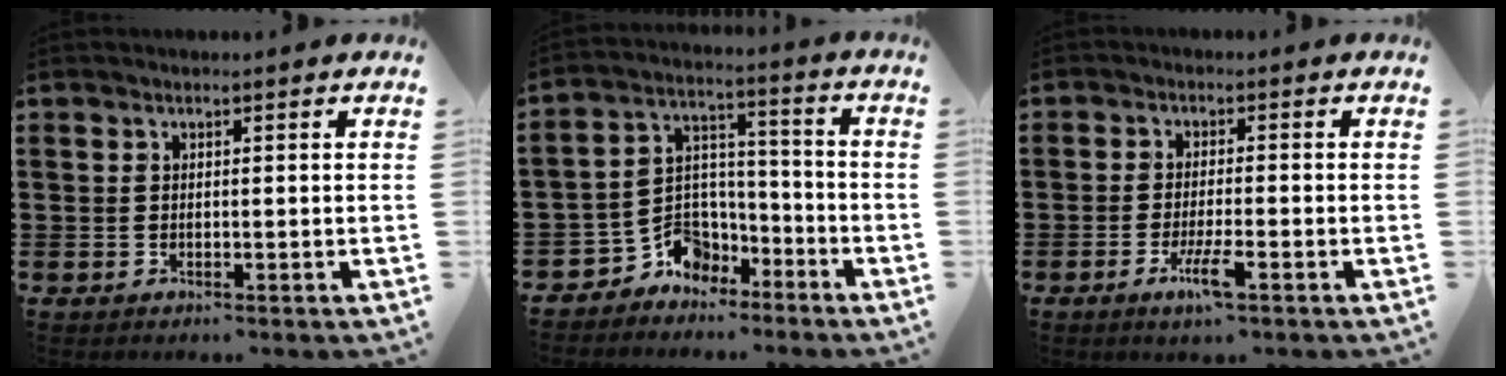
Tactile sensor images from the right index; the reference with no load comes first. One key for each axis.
{"total": 5.4, "fx": -3.6, "fy": 4.0, "fz": 0.2, "tx": -0.024, "ty": 0.007, "tz": -0.074}
{"total": 4.9, "fx": -2.5, "fy": 0.6, "fz": 4.2, "tx": -0.095, "ty": -0.017, "tz": -0.048}